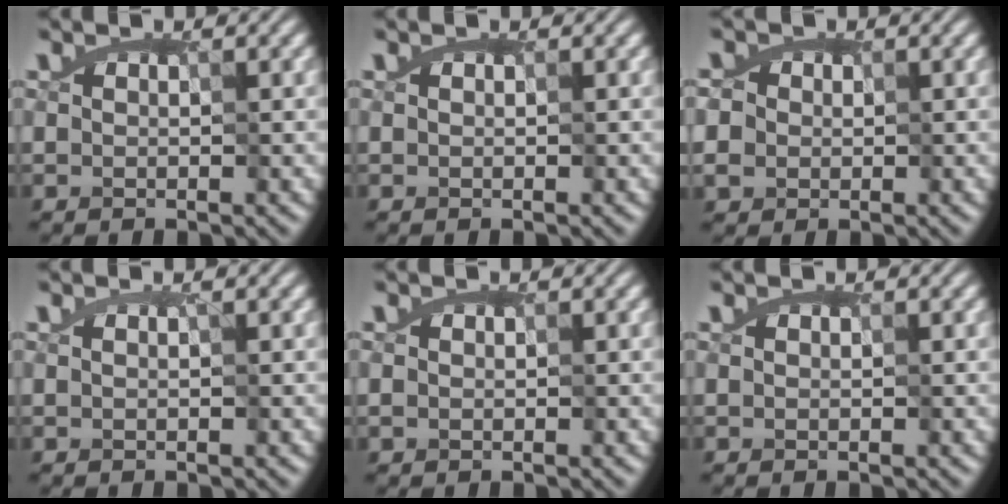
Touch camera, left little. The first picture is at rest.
{"total": 0.0}
{"total": 2.0, "force": [0.8, 1.8, 0.5], "torque": [-0.029, -0.005, 0.025]}
{"total": 0.0}
{"total": 0.0}
{"total": 0.0}